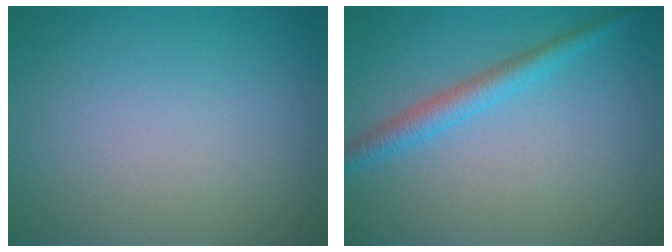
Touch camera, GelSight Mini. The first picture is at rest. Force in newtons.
{"total": 2.6, "press": 2.6, "slide": 0.0}